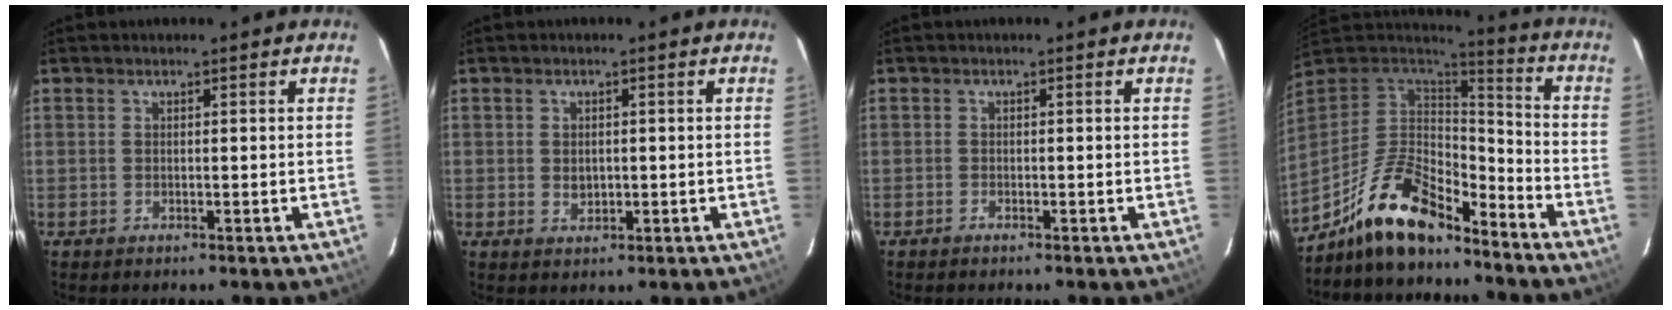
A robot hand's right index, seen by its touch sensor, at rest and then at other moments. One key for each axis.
{"total": 2.2, "fx": -0.2, "fy": 1.8, "fz": 1.3, "tx": -0.020, "ty": 0.002, "tz": 0.000}
{"total": 0.6, "fx": -0.5, "fy": 0.2, "fz": 0.1, "tx": -0.004, "ty": 0.001, "tz": -0.012}
{"total": 16.8, "fx": -12.7, "fy": 5.9, "fz": 9.3, "tx": -0.199, "ty": 0.000, "tz": -0.233}